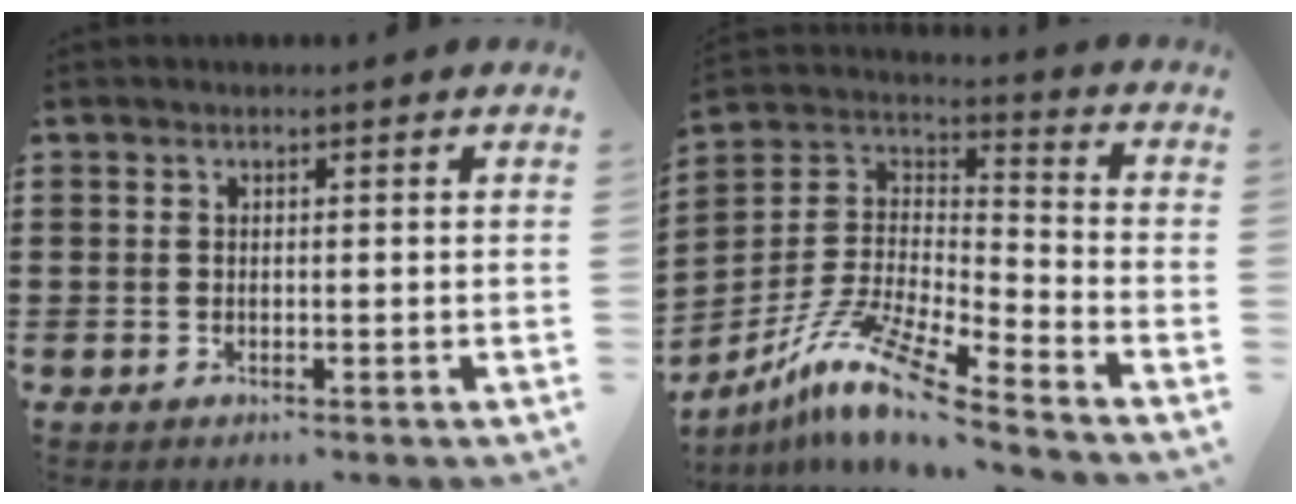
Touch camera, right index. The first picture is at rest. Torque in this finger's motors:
{"motor_torque": [0.09, 0.41, 0.47, 0.10]}